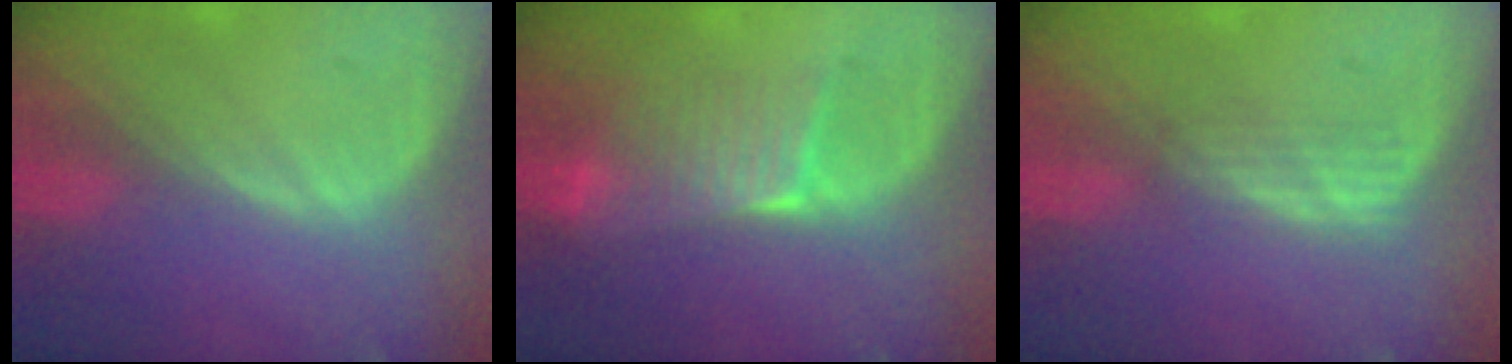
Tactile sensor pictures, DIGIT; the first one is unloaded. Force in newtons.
{"total": 6.5, "press": 6.1, "slide": 2.4}
{"total": 2.9, "press": 2.6, "slide": 1.4}